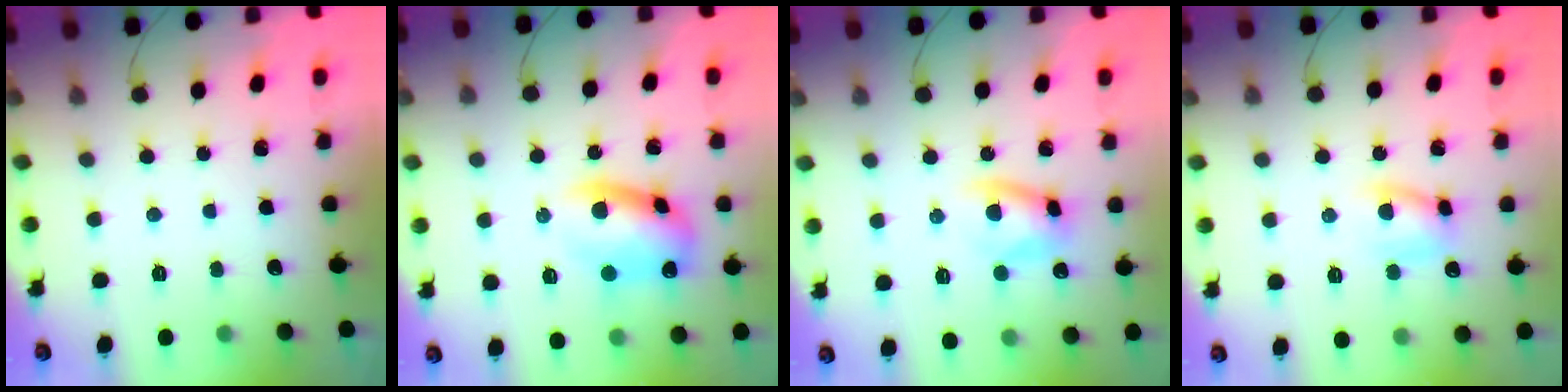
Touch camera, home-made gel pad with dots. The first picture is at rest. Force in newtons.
{"total": 10.0, "press": 9.9, "slide": 1.3}
{"total": 8.7, "press": 8.6, "slide": 1.5}
{"total": 7.6, "press": 7.6, "slide": 0.4}